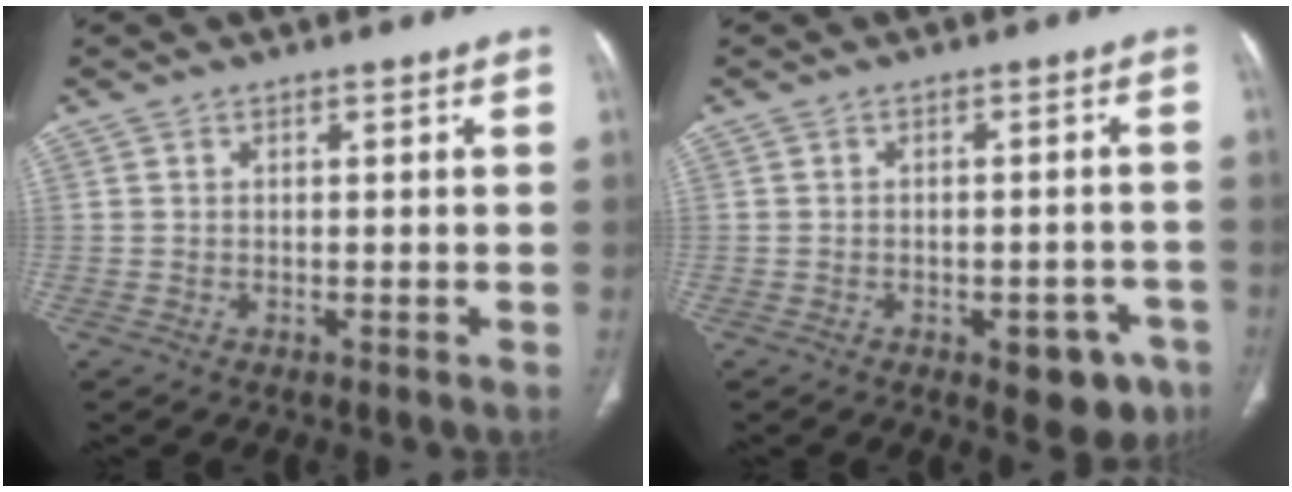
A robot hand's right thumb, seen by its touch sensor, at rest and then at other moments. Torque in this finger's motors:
{"motor_torque": [1.63, 0.38, -0.16, 0.06, 0.09]}